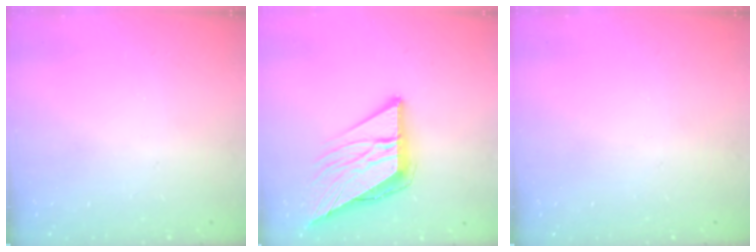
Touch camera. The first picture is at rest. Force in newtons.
{"total": 12.2, "press": 12.1, "slide": 1.4}
{"total": 0.0}